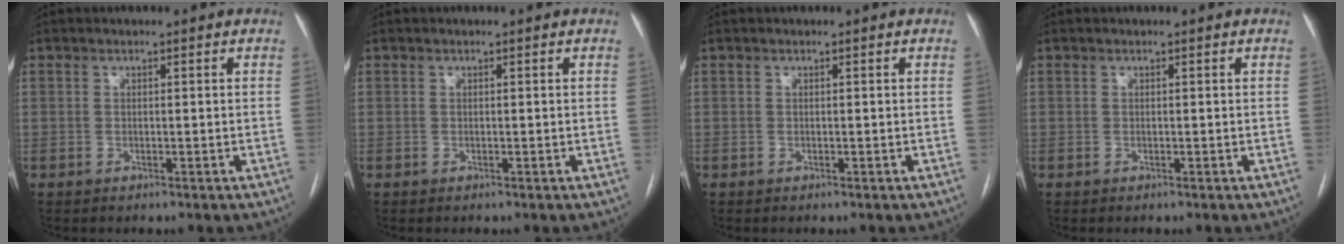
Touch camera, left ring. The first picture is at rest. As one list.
[{"total": 0.0}, {"total": 0.0}, {"total": 0.0}]